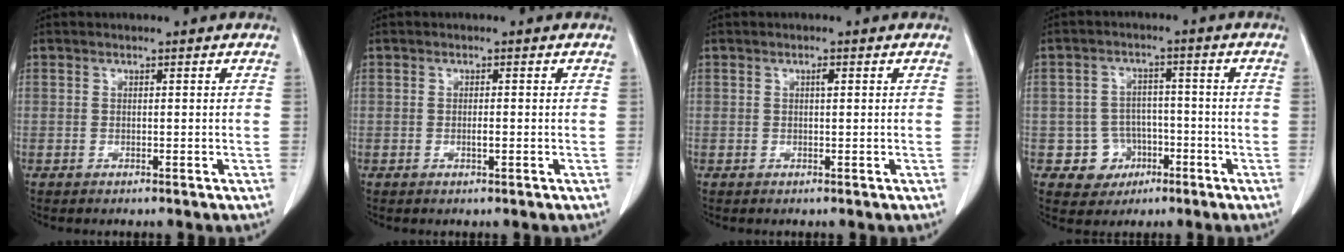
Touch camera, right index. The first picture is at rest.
{"total": 1.2, "force": [-0.2, 0.3, 1.2], "torque": [-0.023, -0.002, -0.002]}
{"total": 1.2, "force": [0.5, 0.3, 1.1], "torque": [-0.019, 0.000, 0.008]}
{"total": 6.0, "force": [-2.1, 5.6, 0.8], "torque": [-0.004, 0.013, -0.024]}